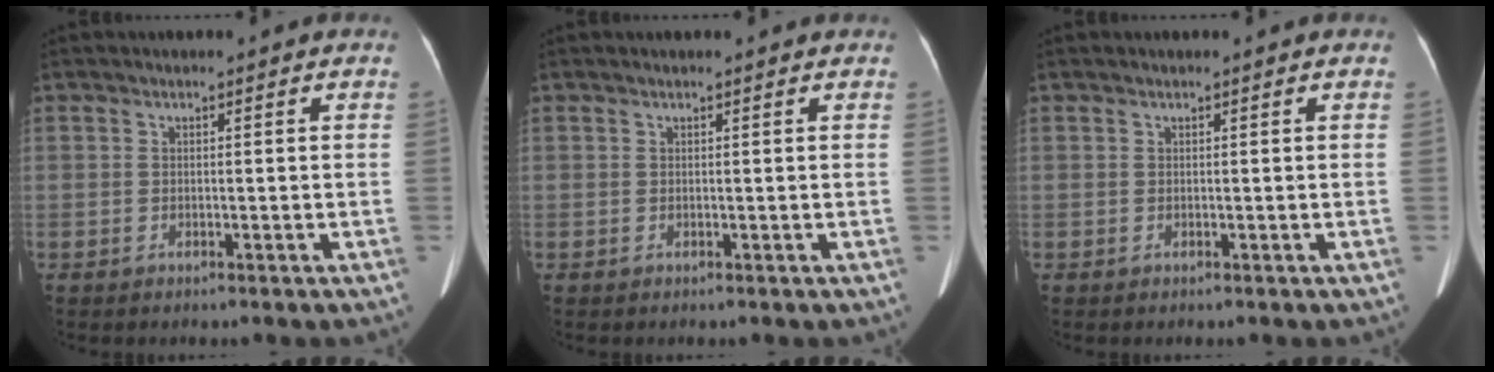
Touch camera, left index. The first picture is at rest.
{"total": 1.6, "force": [1.4, 0.3, 0.6], "torque": [-0.011, 0.018, 0.016]}
{"total": 0.0}